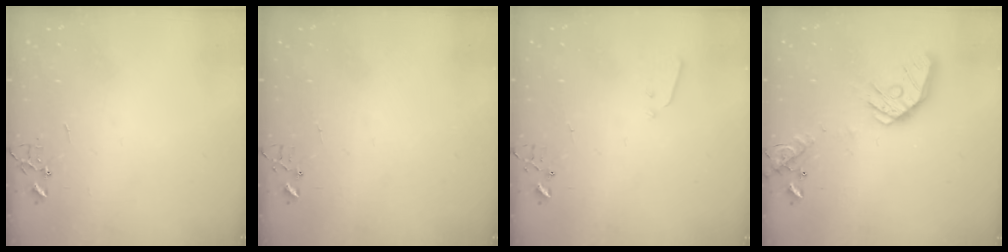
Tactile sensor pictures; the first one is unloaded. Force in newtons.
{"total": 5.0, "press": 5.0, "slide": 0.4}
{"total": 2.2, "press": 2.1, "slide": 0.3}
{"total": 16.9, "press": 16.7, "slide": 3.0}